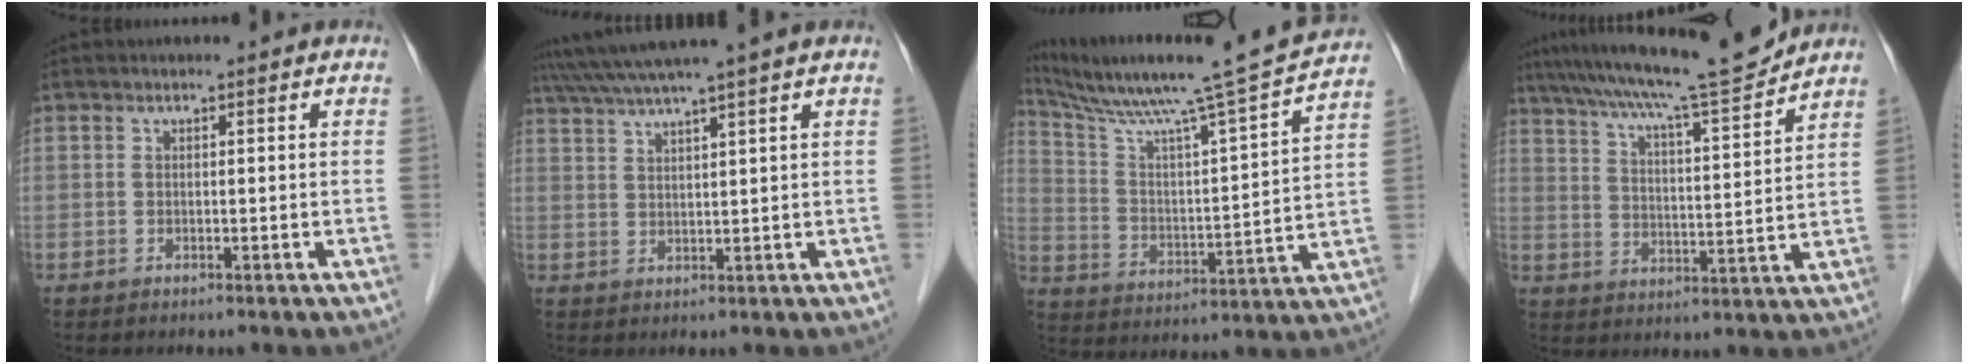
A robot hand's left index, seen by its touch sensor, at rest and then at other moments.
{"total": 9.1, "force": [7.8, -1.8, 4.3], "torque": [-0.074, 0.025, 0.120]}
{"total": 22.2, "force": [19.0, -1.5, 11.4], "torque": [-0.196, -0.018, 0.284]}
{"total": 16.0, "force": [14.1, -0.4, 7.5], "torque": [-0.128, 0.003, 0.213]}